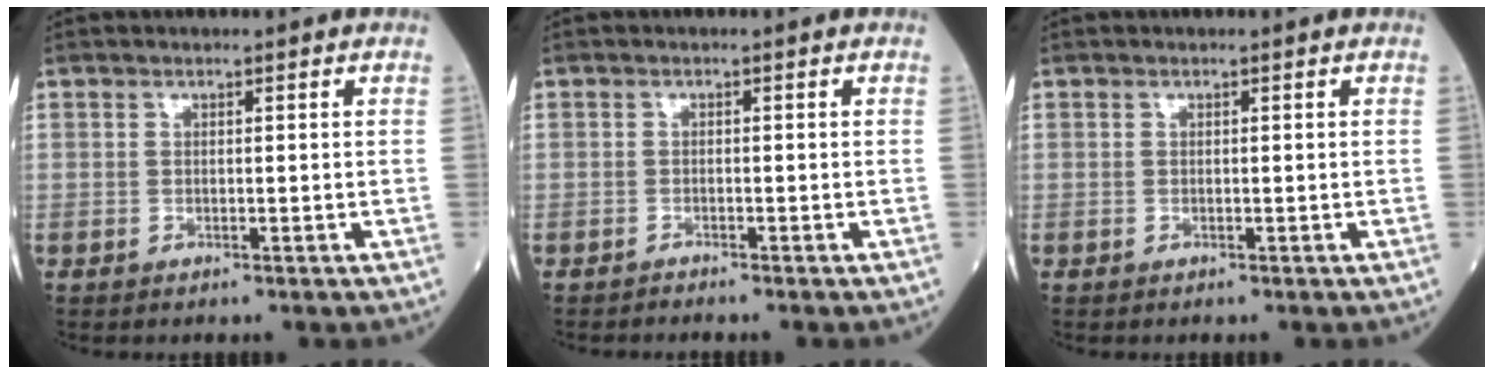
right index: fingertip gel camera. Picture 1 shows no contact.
{"total": 1.2, "force": [-1.1, -0.3, 0.2], "torque": [-0.003, 0.001, -0.014]}
{"total": 0.0}